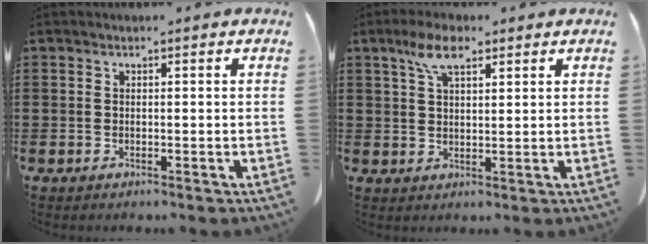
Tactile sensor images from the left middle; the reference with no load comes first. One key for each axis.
{"total": 5.9, "fx": 3.4, "fy": 2.2, "fz": 4.2, "tx": -0.091, "ty": 0.008, "tz": 0.060}